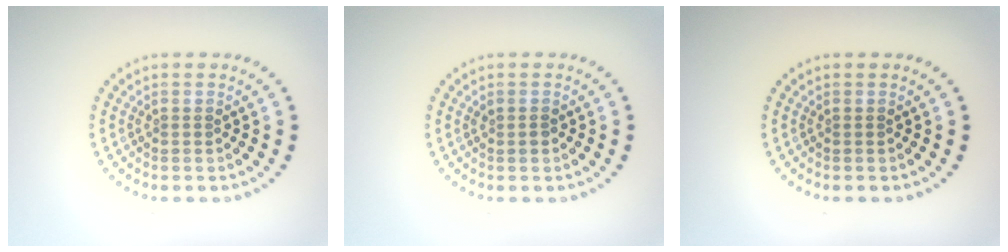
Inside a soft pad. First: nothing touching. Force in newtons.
{"total": 0.6, "press": 0.6, "slide": 0.1}
{"total": 0.0}